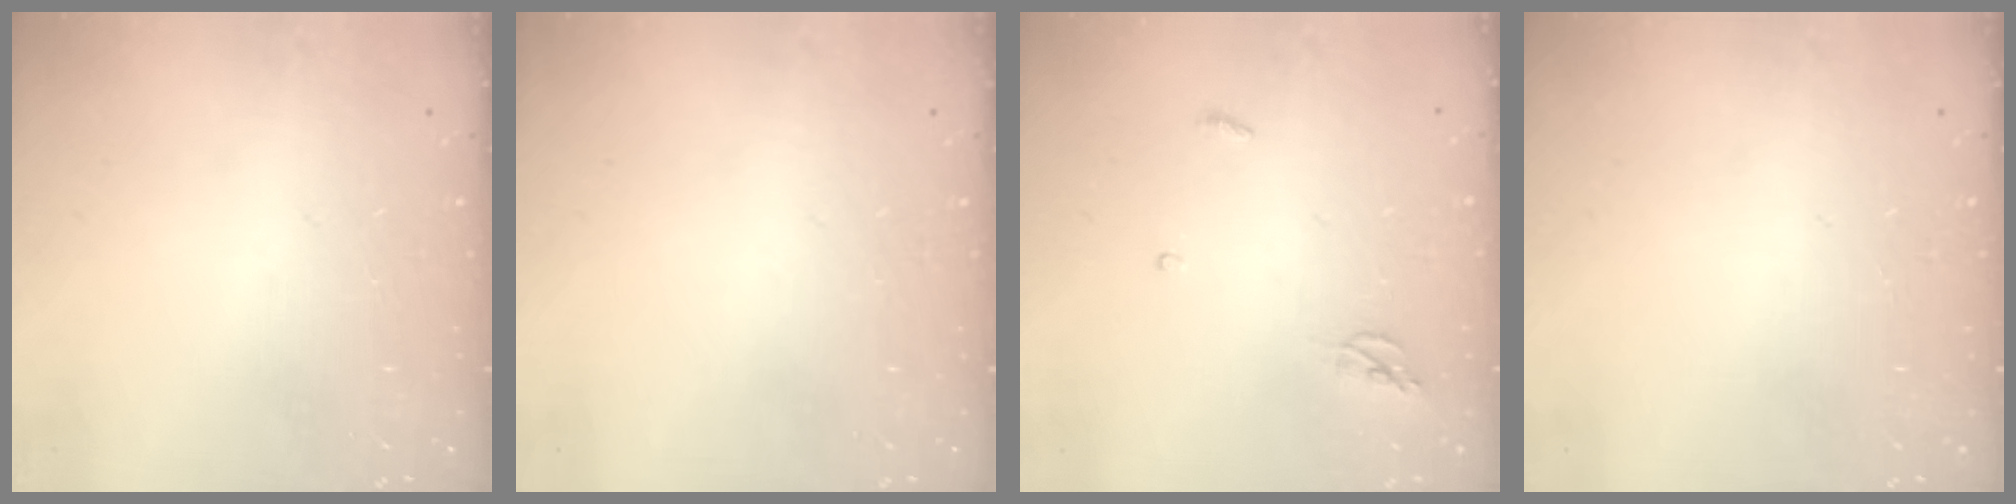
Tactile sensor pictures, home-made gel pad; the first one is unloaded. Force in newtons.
{"total": 0.0}
{"total": 3.8, "press": 3.8, "slide": 0.3}
{"total": 0.0}